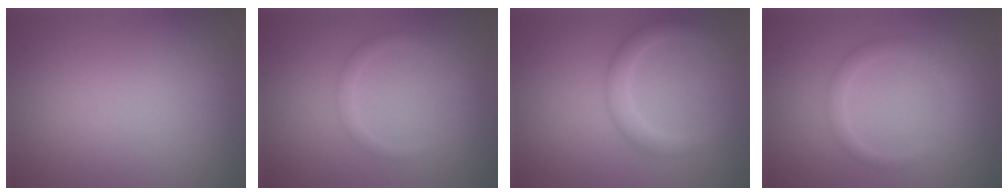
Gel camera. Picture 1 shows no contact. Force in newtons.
{"total": 1.0, "press": 1.0, "slide": 0.1}
{"total": 2.2, "press": 2.2, "slide": 0.1}
{"total": 1.5, "press": 1.5, "slide": 0.1}